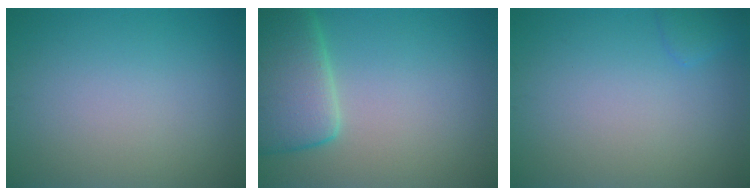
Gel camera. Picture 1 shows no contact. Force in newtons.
{"total": 6.4, "press": 6.4, "slide": 0.5}
{"total": 1.0, "press": 1.0, "slide": 0.1}